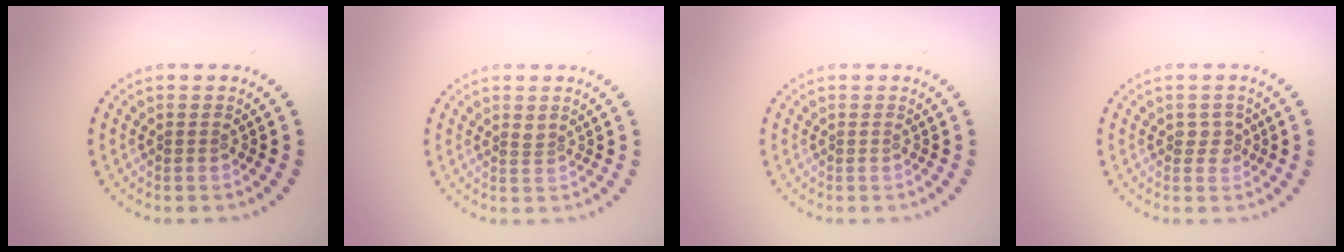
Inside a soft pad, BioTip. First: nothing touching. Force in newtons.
{"total": 0.8, "press": 0.4, "slide": 0.6}
{"total": 0.0}
{"total": 1.3, "press": 1.2, "slide": 0.5}